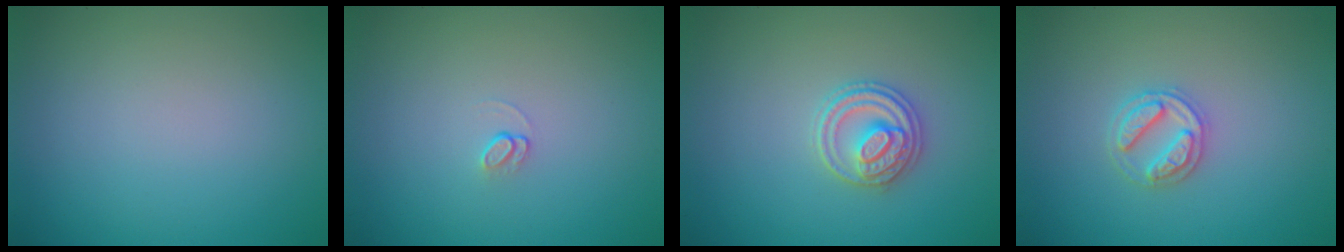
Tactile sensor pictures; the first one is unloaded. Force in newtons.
{"total": 0.8, "press": 0.5, "slide": 0.7}
{"total": 2.8, "press": 2.7, "slide": 0.6}
{"total": 2.6, "press": 2.5, "slide": 0.5}